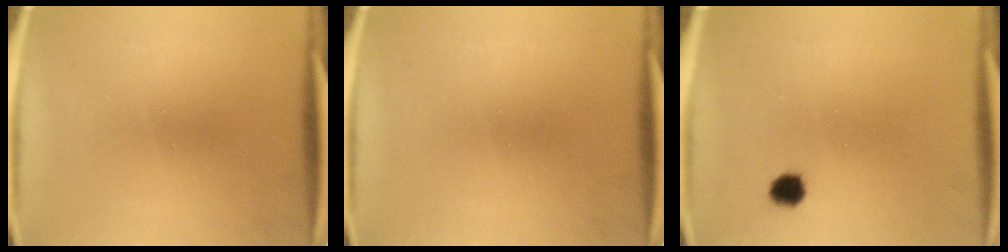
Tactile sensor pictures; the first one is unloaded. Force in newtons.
{"total": 0.0}
{"total": 2.7}